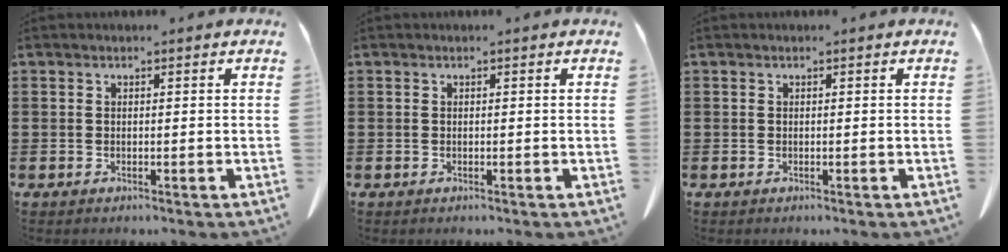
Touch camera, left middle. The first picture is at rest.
{"total": 0.0}
{"total": 0.0}